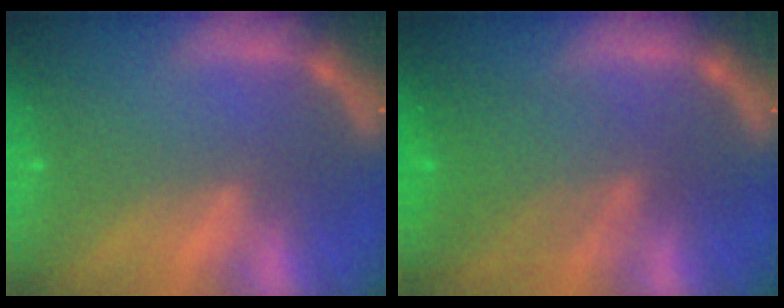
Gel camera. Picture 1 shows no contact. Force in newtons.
{"total": 6.1}